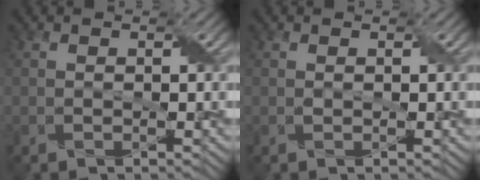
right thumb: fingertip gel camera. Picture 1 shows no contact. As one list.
[{"total": 0.0}]